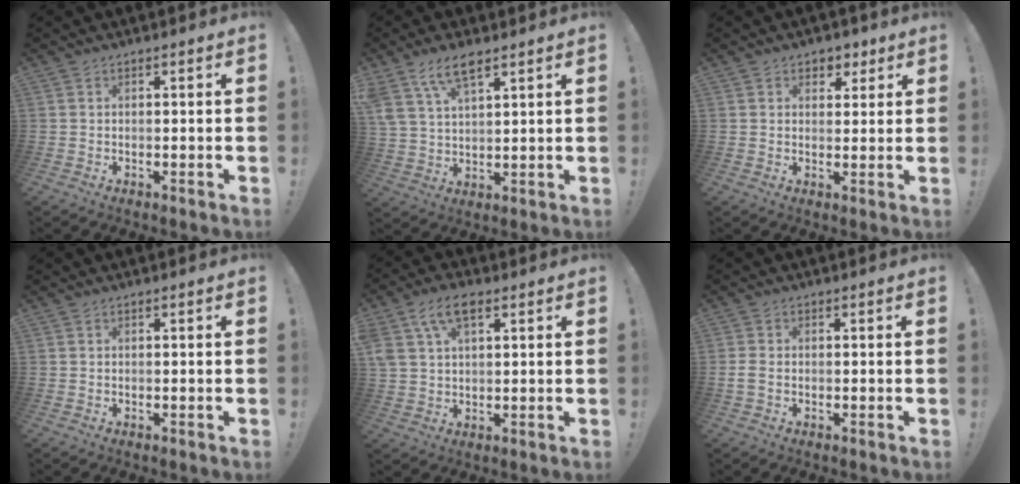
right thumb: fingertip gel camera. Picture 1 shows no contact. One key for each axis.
{"total": 9.1, "fx": 6.3, "fy": 3.9, "fz": 5.3, "tx": -0.101, "ty": -0.018, "tz": 0.121}
{"total": 4.7, "fx": 2.5, "fy": 3.8, "fz": 1.4, "tx": -0.009, "ty": -0.012, "tz": 0.046}
{"total": 0.0}
{"total": 9.8, "fx": 4.8, "fy": 5.6, "fz": 6.4, "tx": -0.123, "ty": -0.002, "tz": 0.092}
{"total": 2.3, "fx": -0.1, "fy": 1.5, "fz": 1.8, "tx": -0.028, "ty": 0.000, "tz": -0.003}